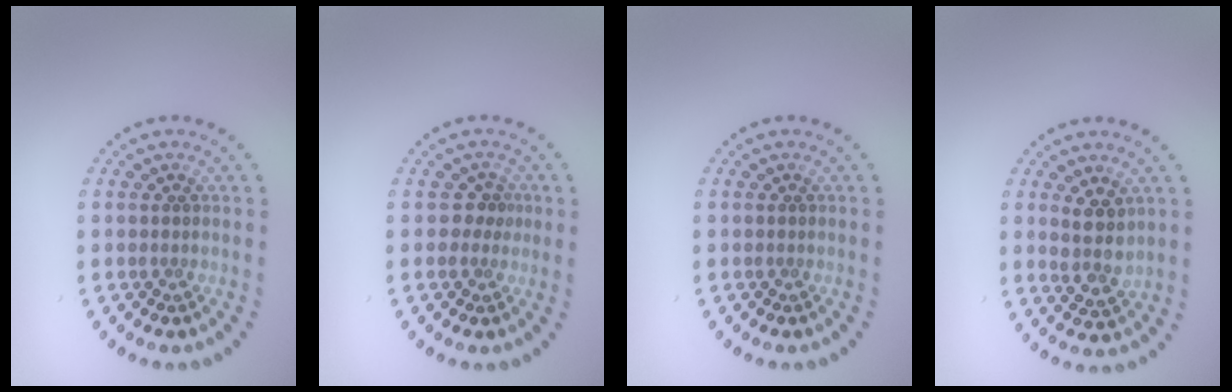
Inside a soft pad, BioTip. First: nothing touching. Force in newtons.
{"total": 1.4, "press": 1.2, "slide": 0.6}
{"total": 0.0}
{"total": 2.9, "press": 2.6, "slide": 1.3}